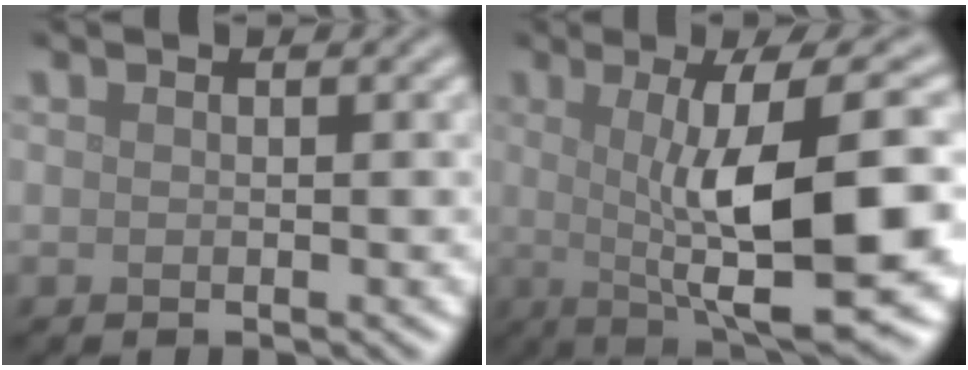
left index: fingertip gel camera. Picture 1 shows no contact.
{"total": 12.2, "force": [0.0, 2.8, 11.9], "torque": [-0.162, 0.000, 0.003]}